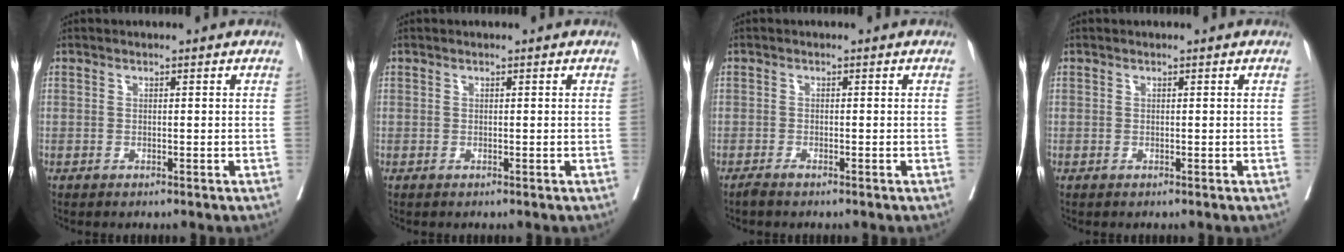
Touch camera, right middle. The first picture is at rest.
{"total": 0.0}
{"total": 1.0, "force": [-0.9, 0.0, 0.5], "torque": [-0.014, -0.003, -0.017]}
{"total": 0.0}